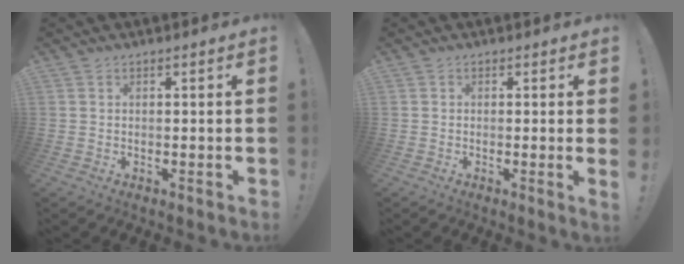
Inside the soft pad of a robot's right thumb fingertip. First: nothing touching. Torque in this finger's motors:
{"motor_torque": [0.36, 0.30, -0.32, 0.10, 0.06]}